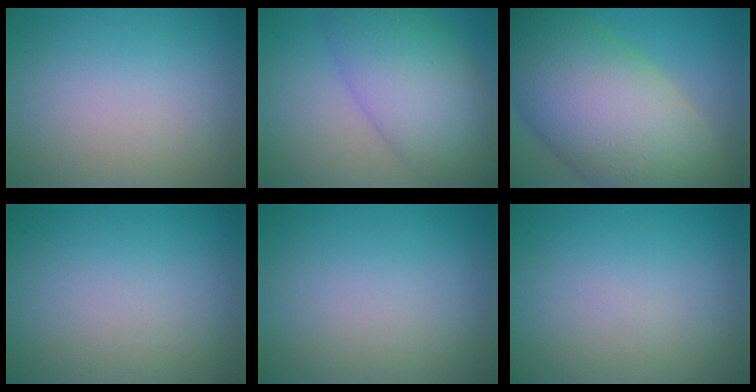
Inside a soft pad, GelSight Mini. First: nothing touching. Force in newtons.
{"total": 9.3, "press": 9.3, "slide": 0.2}
{"total": 15.9, "press": 15.9, "slide": 0.6}
{"total": 0.0}
{"total": 0.0}
{"total": 0.0}